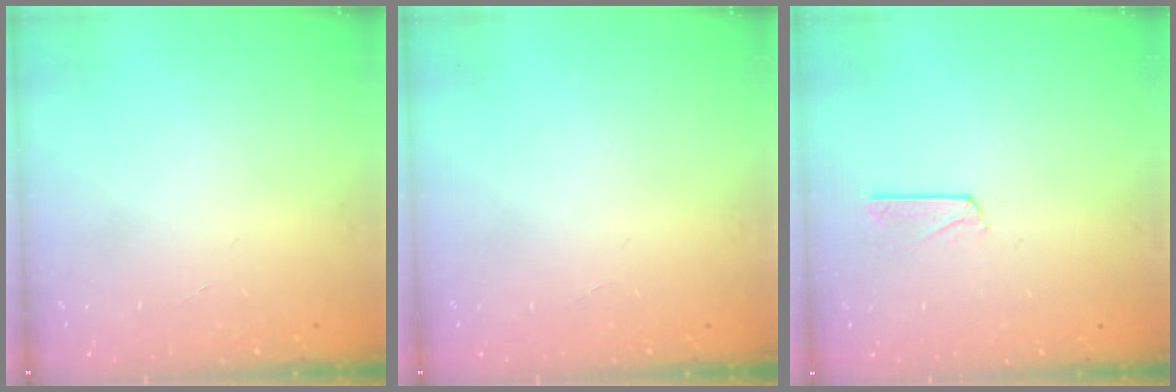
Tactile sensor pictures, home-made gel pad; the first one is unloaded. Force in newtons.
{"total": 0.0}
{"total": 3.2, "press": 3.2, "slide": 0.3}